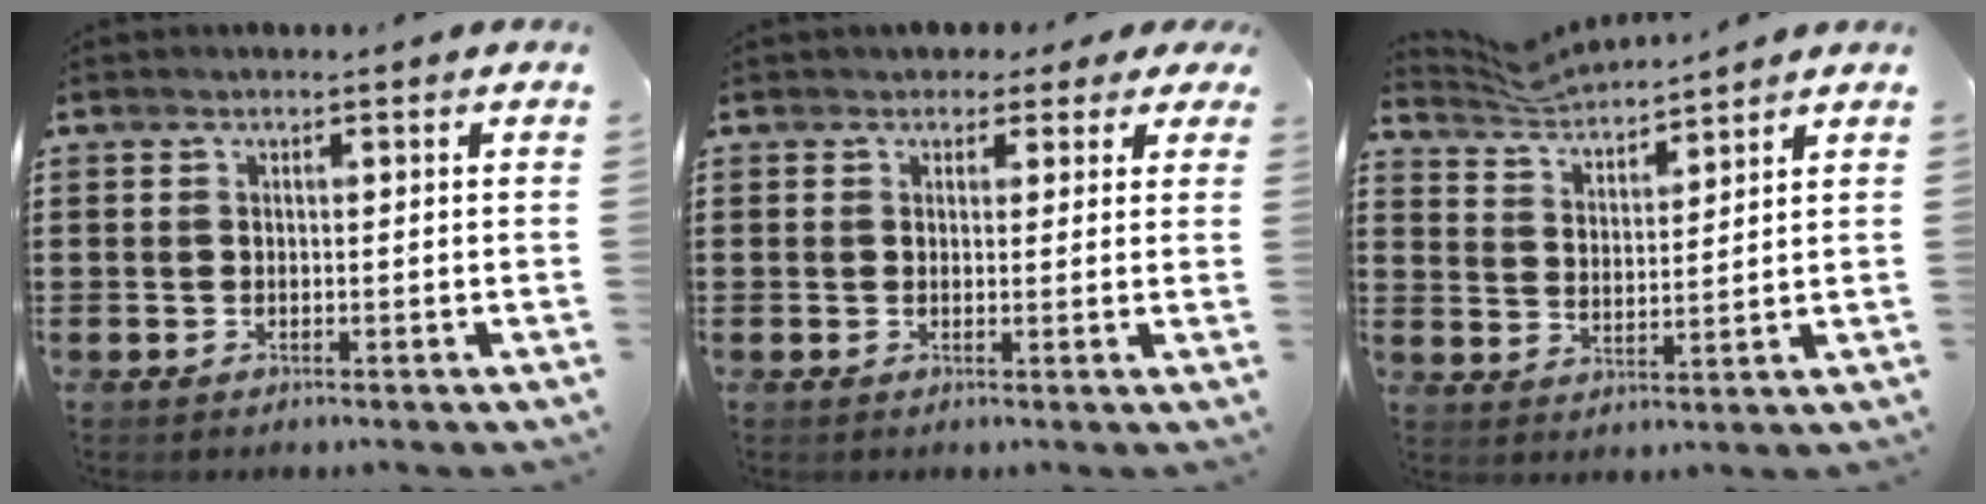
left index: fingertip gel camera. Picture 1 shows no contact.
{"total": 2.3, "force": [1.6, 1.5, 0.4], "torque": [-0.009, 0.006, 0.028]}
{"total": 4.4, "force": [4.4, 0.1, 0.1], "torque": [-0.022, -0.022, 0.079]}